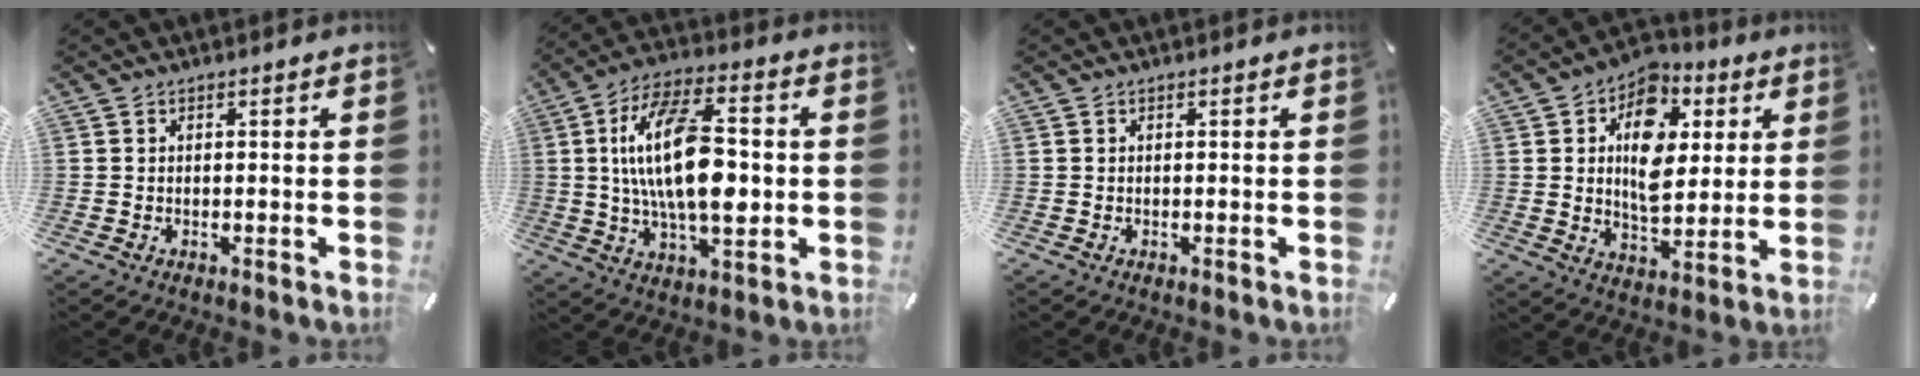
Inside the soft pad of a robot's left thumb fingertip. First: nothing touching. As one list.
[{"total": 19.0, "force": [0.9, 9.5, 16.5], "torque": [-0.305, 0.001, 0.012]}, {"total": 0.0}, {"total": 13.5, "force": [3.6, 9.8, 8.5], "torque": [-0.114, -0.010, 0.063]}]